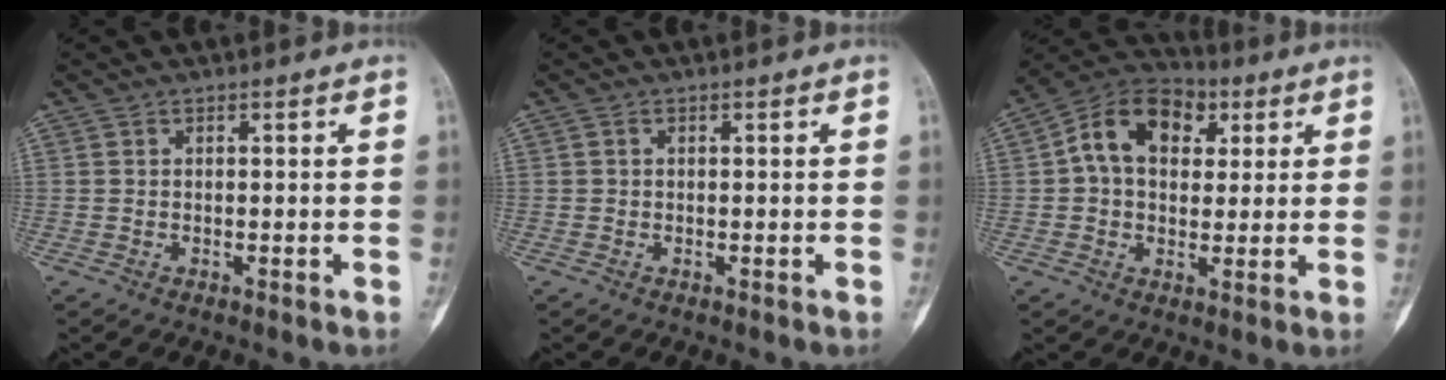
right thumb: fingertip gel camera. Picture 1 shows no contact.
{"total": 0.0}
{"total": 13.4, "force": [3.6, 9.5, 8.7], "torque": [-0.112, 0.017, 0.048]}